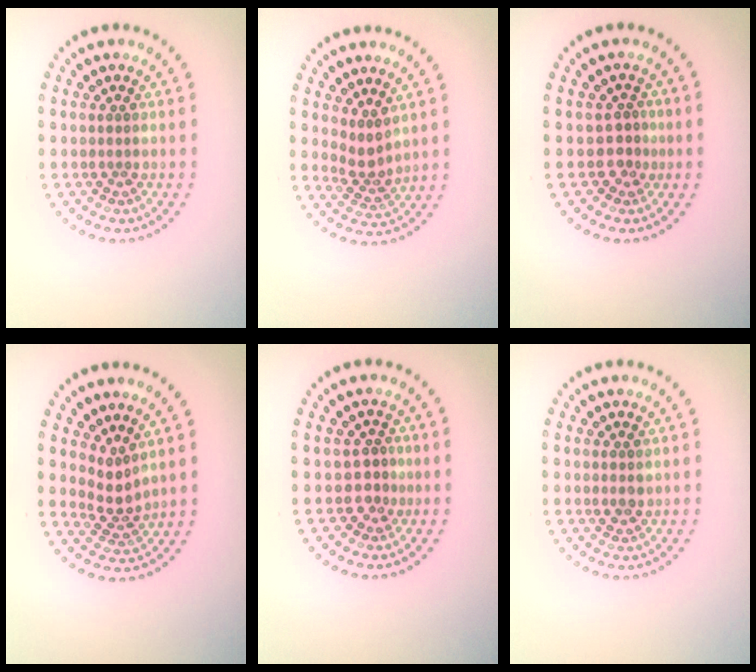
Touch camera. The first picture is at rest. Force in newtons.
{"total": 2.4, "press": 1.7, "slide": 1.7}
{"total": 1.6, "press": 1.0, "slide": 1.2}
{"total": 2.3, "press": 1.6, "slide": 1.7}
{"total": 1.6, "press": 1.0, "slide": 1.2}
{"total": 1.0, "press": 0.9, "slide": 0.4}